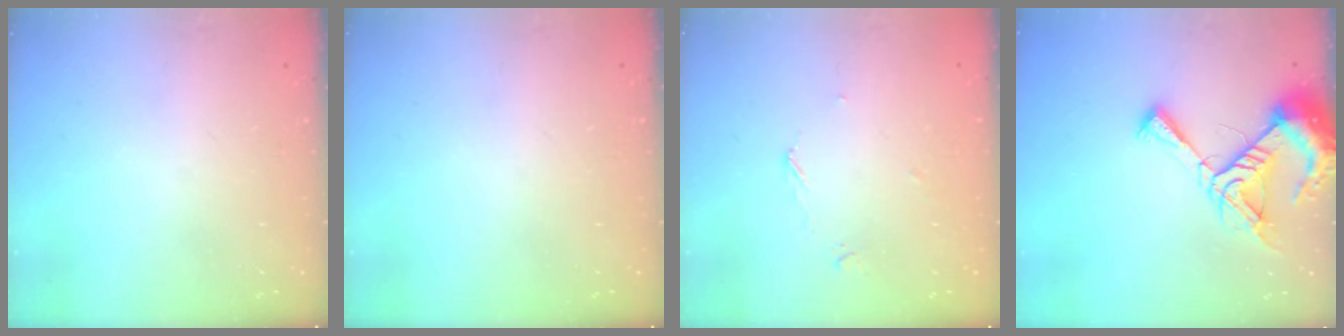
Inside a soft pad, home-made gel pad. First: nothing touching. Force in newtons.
{"total": 0.0}
{"total": 3.7, "press": 3.7, "slide": 0.4}
{"total": 11.6, "press": 11.5, "slide": 1.3}